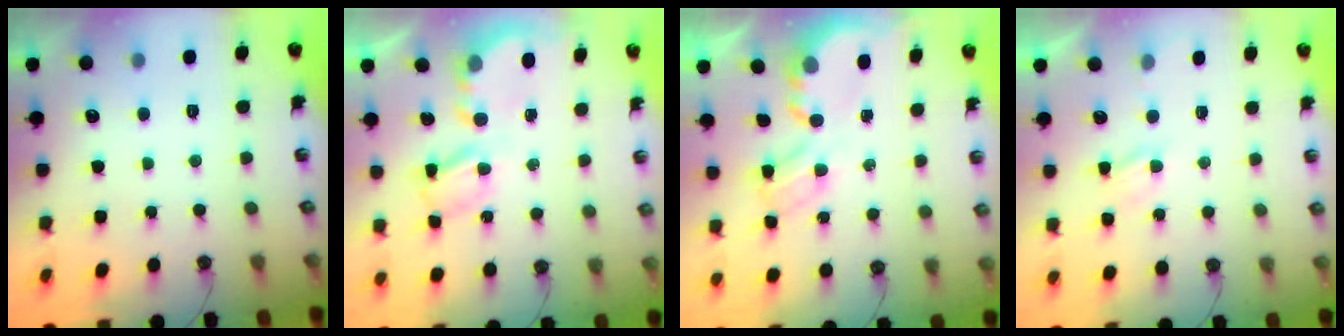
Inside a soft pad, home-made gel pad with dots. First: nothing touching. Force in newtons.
{"total": 5.8, "press": 5.7, "slide": 0.5}
{"total": 4.9, "press": 4.9, "slide": 0.3}
{"total": 2.8, "press": 2.7, "slide": 0.4}